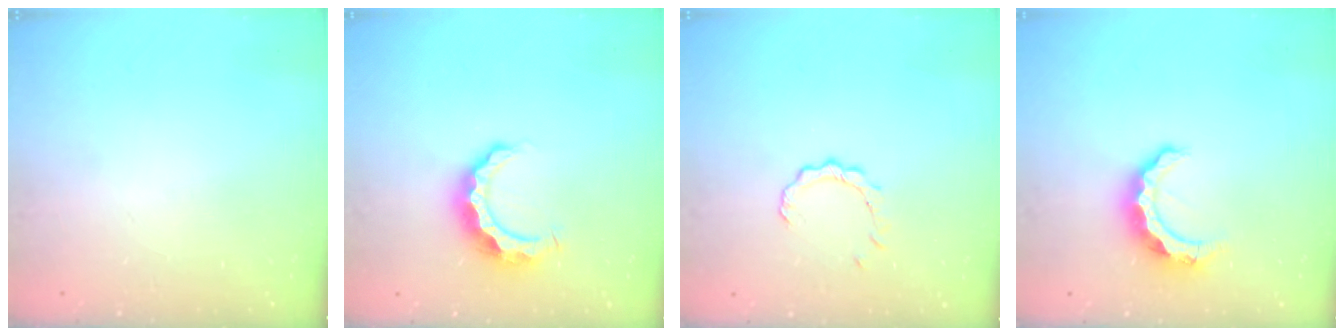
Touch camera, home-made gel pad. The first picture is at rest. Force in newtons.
{"total": 8.5, "press": 8.5, "slide": 0.4}
{"total": 2.4, "press": 2.4, "slide": 0.3}
{"total": 9.8, "press": 9.8, "slide": 0.7}